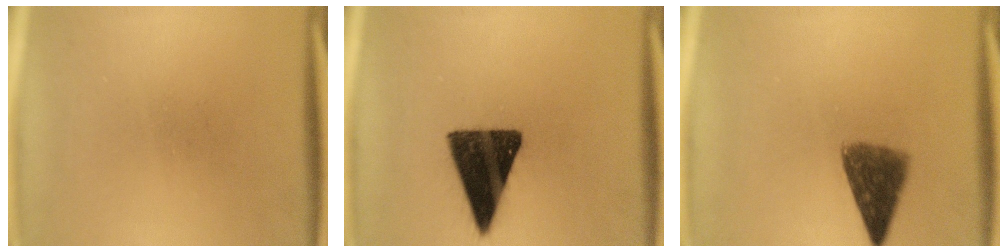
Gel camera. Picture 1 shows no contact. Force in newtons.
{"total": 14.7}
{"total": 6.7}